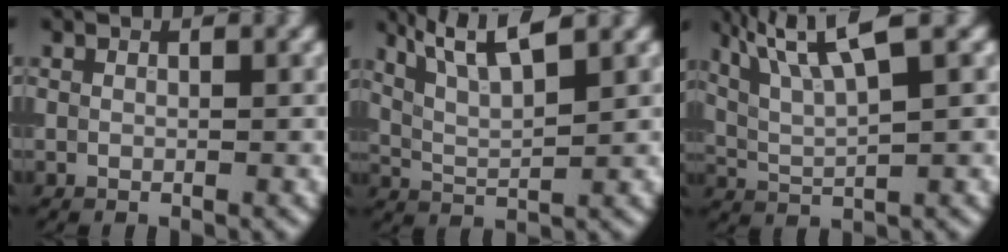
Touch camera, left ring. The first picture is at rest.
{"total": 4.9, "force": [3.1, 1.1, 3.7], "torque": [-0.072, 0.010, 0.062]}
{"total": 6.2, "force": [3.1, 1.2, 5.2], "torque": [-0.091, 0.011, 0.061]}